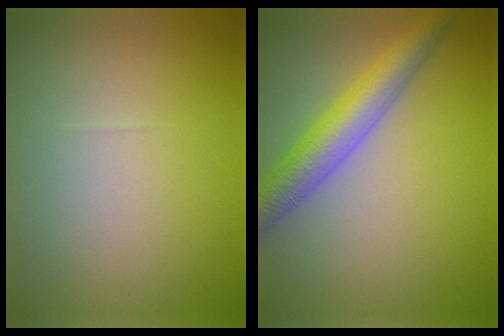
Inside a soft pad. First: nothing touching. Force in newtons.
{"total": 5.3, "press": 5.3, "slide": 0.2}